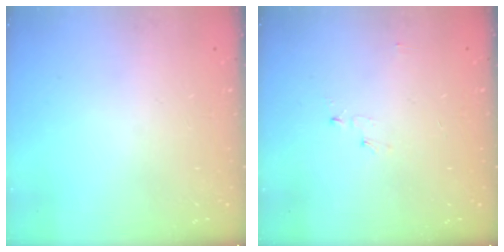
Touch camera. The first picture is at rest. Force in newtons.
{"total": 2.8, "press": 2.8, "slide": 0.3}